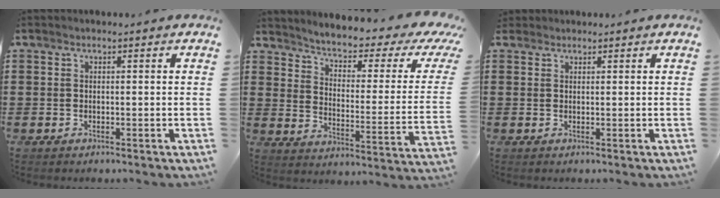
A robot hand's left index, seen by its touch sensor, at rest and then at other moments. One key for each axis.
{"total": 3.3, "fx": 2.3, "fy": 0.4, "fz": 2.3, "tx": -0.060, "ty": -0.028, "tz": 0.026}
{"total": 0.9, "fx": 0.8, "fy": 0.5, "fz": 0.0, "tx": -0.004, "ty": 0.003, "tz": 0.016}